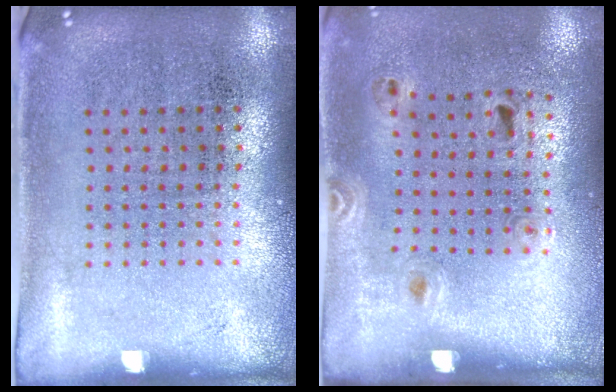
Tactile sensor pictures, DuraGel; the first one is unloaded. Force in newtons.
{"total": 1.3, "press": 0.8, "slide": 1.1}